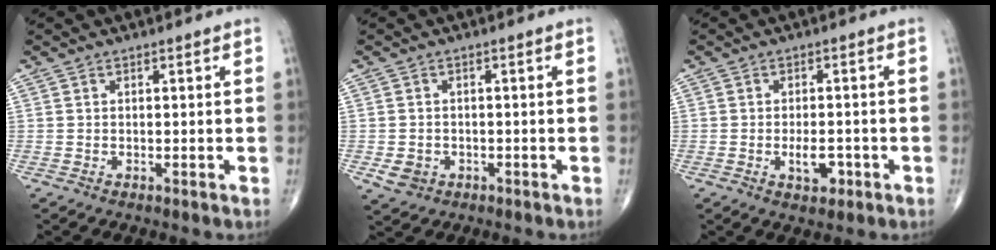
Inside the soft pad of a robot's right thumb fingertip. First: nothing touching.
{"total": 3.4, "force": [-1.1, 2.8, 1.4], "torque": [-0.015, 0.004, -0.011]}
{"total": 4.1, "force": [-1.5, 2.2, 3.2], "torque": [-0.039, 0.004, -0.019]}